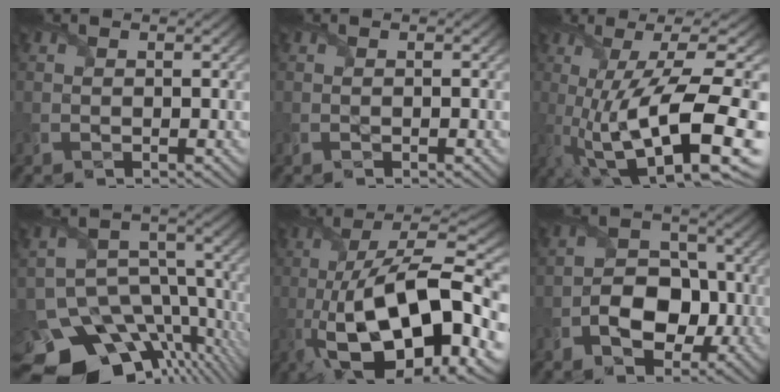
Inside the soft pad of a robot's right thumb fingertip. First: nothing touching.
{"total": 0.0}
{"total": 17.2, "force": [-3.0, 4.4, 16.4], "torque": [-0.268, -0.012, -0.034]}
{"total": 15.2, "force": [-8.8, 9.4, 8.1], "torque": [-0.149, -0.041, -0.119]}
{"total": 19.7, "force": [-4.4, 7.8, 17.5], "torque": [-0.319, -0.005, -0.071]}
{"total": 7.3, "force": [-2.3, 5.1, 4.8], "torque": [-0.070, -0.004, -0.048]}